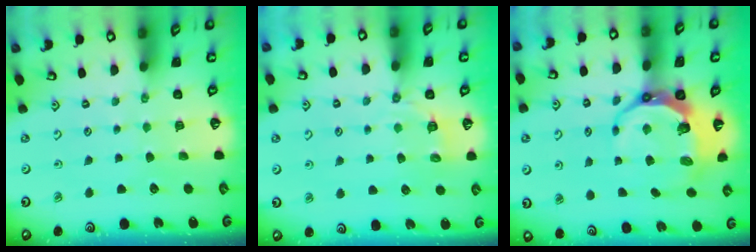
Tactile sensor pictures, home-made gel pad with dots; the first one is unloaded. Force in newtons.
{"total": 3.7, "press": 2.9, "slide": 2.2}
{"total": 10.1, "press": 9.3, "slide": 4.0}